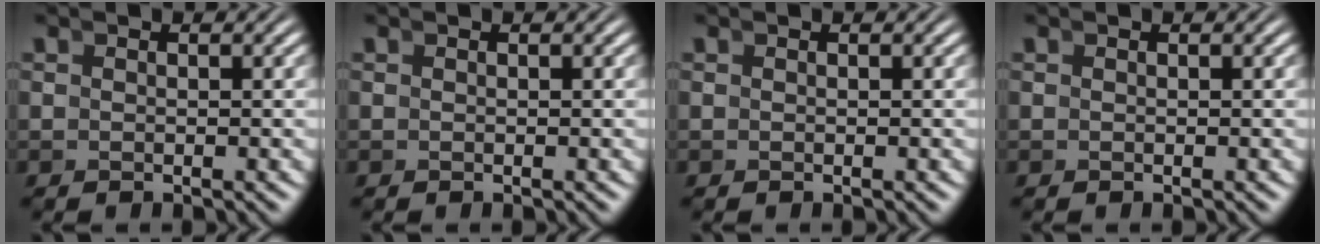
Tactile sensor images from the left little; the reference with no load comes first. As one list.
[{"total": 0.0}, {"total": 0.0}, {"total": 0.0}]